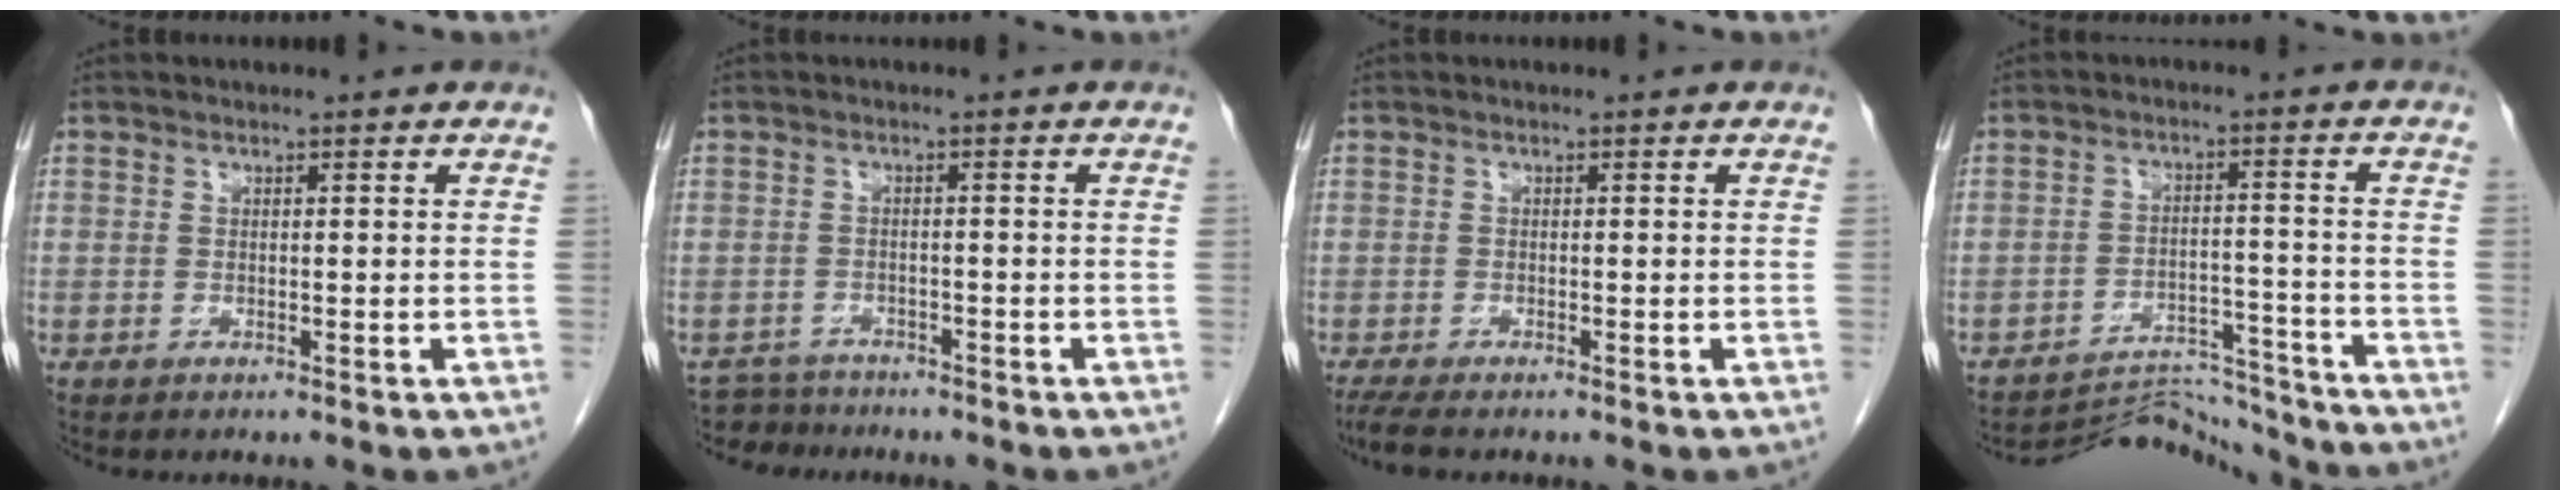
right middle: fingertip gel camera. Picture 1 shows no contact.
{"total": 3.5, "force": [-3.3, 0.9, -0.9], "torque": [0.015, -0.007, -0.056]}
{"total": 3.2, "force": [-2.7, 0.2, 1.8], "torque": [-0.037, -0.011, -0.046]}
{"total": 8.4, "force": [-8.3, 0.4, -1.3], "torque": [0.022, 0.018, -0.133]}